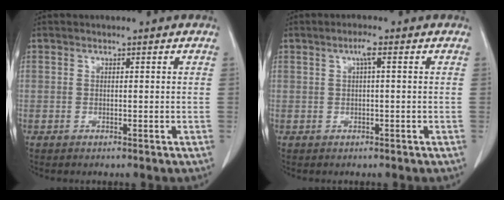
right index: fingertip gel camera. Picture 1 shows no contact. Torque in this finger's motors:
{"motor_torque": [0.21, 0.01, 0.07, 0.01]}